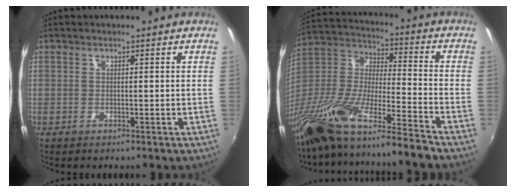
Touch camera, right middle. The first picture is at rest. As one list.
[{"total": 22.5, "force": [-16.8, 1.5, 14.8], "torque": [-0.262, -0.044, -0.311]}]